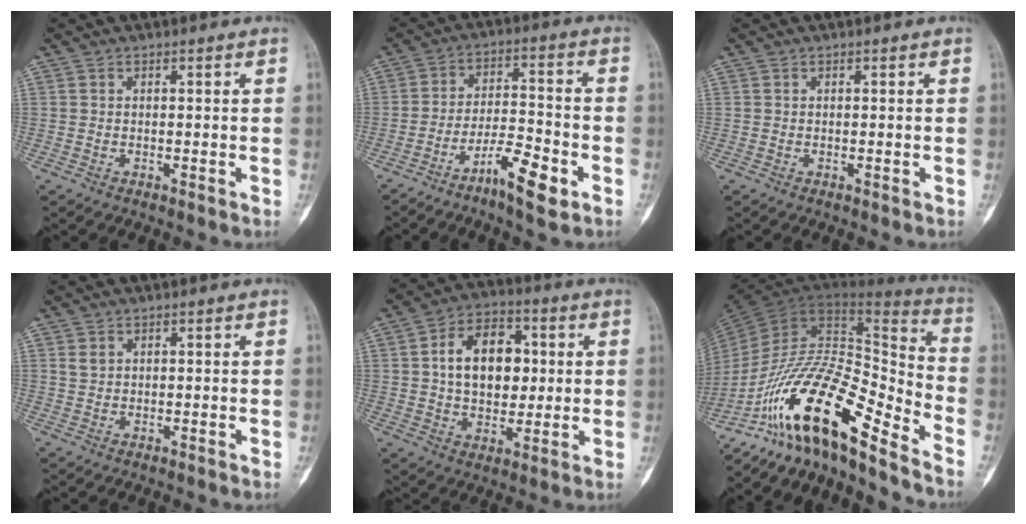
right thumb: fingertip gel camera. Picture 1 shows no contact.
{"total": 9.2, "force": [-5.3, 2.2, 7.2], "torque": [-0.121, 0.031, -0.094]}
{"total": 0.0}
{"total": 1.3, "force": [0.8, 0.8, 0.6], "torque": [-0.006, 0.000, 0.019]}
{"total": 14.3, "force": [2.3, 9.6, 10.4], "torque": [-0.127, 0.008, 0.034]}
{"total": 22.3, "force": [-15.3, 5.9, 15.1], "torque": [-0.270, 0.097, -0.273]}